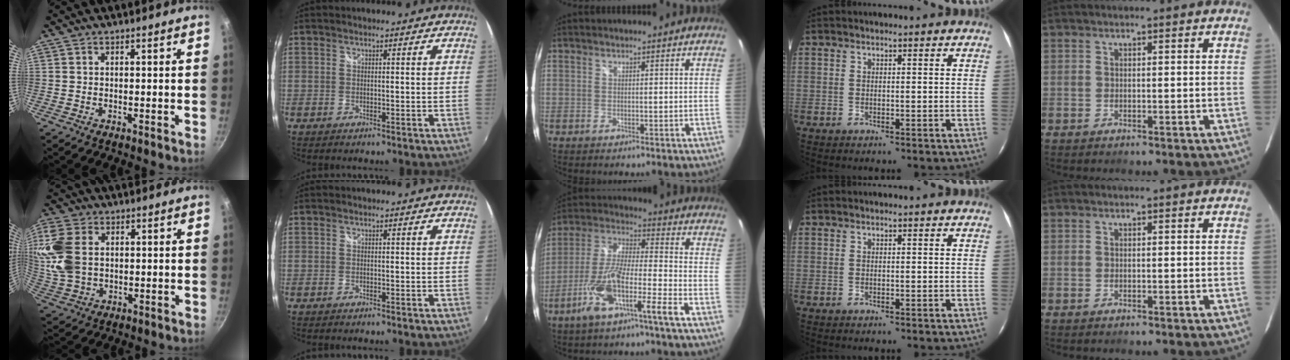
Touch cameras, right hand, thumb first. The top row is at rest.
{"thumb": {"total": 11.0, "force": [2.1, 7.7, 7.6], "torque": [-0.153, -0.002, 0.046]}, "middle": {"total": 12.5, "force": [-7.1, 0.8, 10.2], "torque": [-0.210, -0.002, -0.133]}}